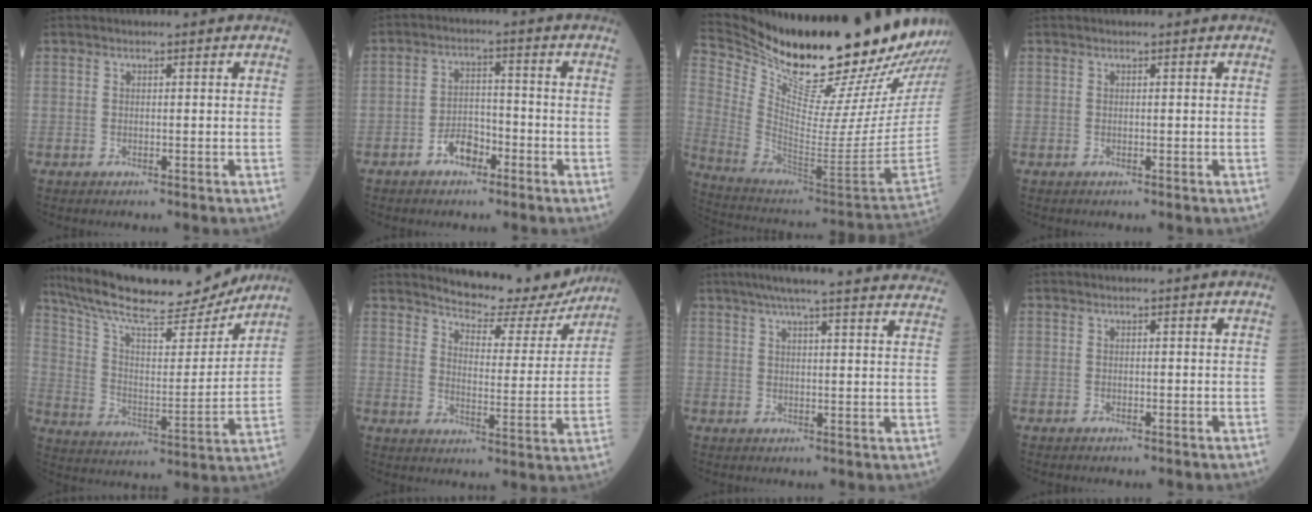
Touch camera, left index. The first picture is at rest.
{"total": 4.4, "force": [-2.7, 2.4, 2.4], "torque": [-0.045, 0.009, -0.051]}
{"total": 31.2, "force": [26.7, 3.2, 15.8], "torque": [-0.273, -0.103, 0.394]}
{"total": 0.0}
{"total": 20.0, "force": [17.8, 3.1, 8.6], "torque": [-0.152, -0.002, 0.280]}
{"total": 13.2, "force": [12.5, 3.1, 2.9], "torque": [-0.038, -0.026, 0.155]}
{"total": 26.7, "force": [24.2, 1.3, 11.3], "torque": [-0.167, -0.024, 0.288]}
{"total": 0.0}